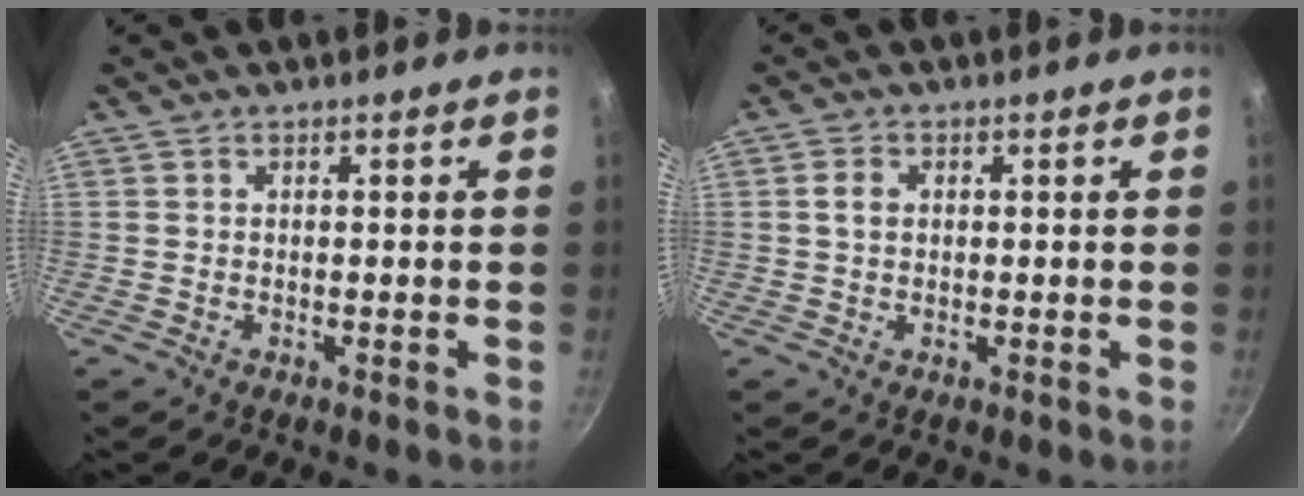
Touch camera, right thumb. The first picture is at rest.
{"total": 2.2, "force": [0.3, 1.7, 1.4], "torque": [-0.022, 0.005, 0.004]}